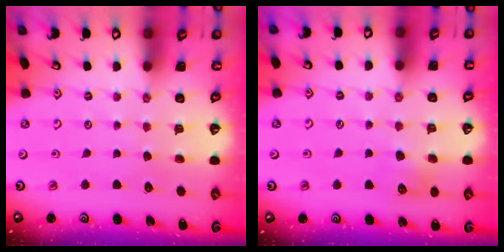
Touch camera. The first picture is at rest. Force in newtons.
{"total": 8.5, "press": 8.5, "slide": 0.7}